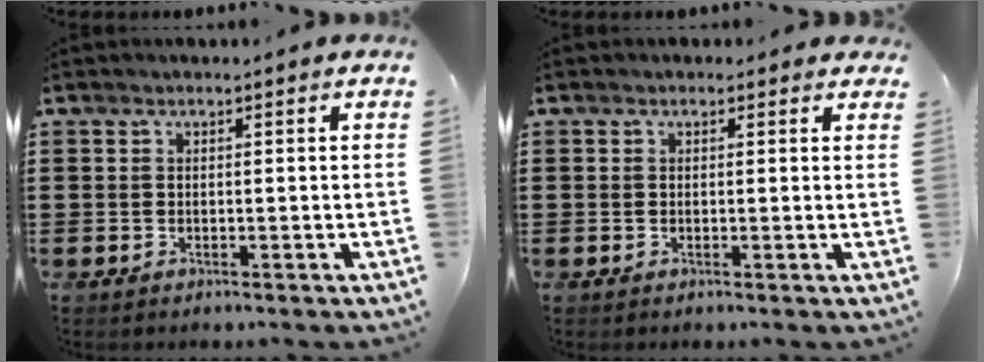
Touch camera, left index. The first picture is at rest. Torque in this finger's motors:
{"motor_torque": [2.14, 0.00, 0.03, -0.05]}